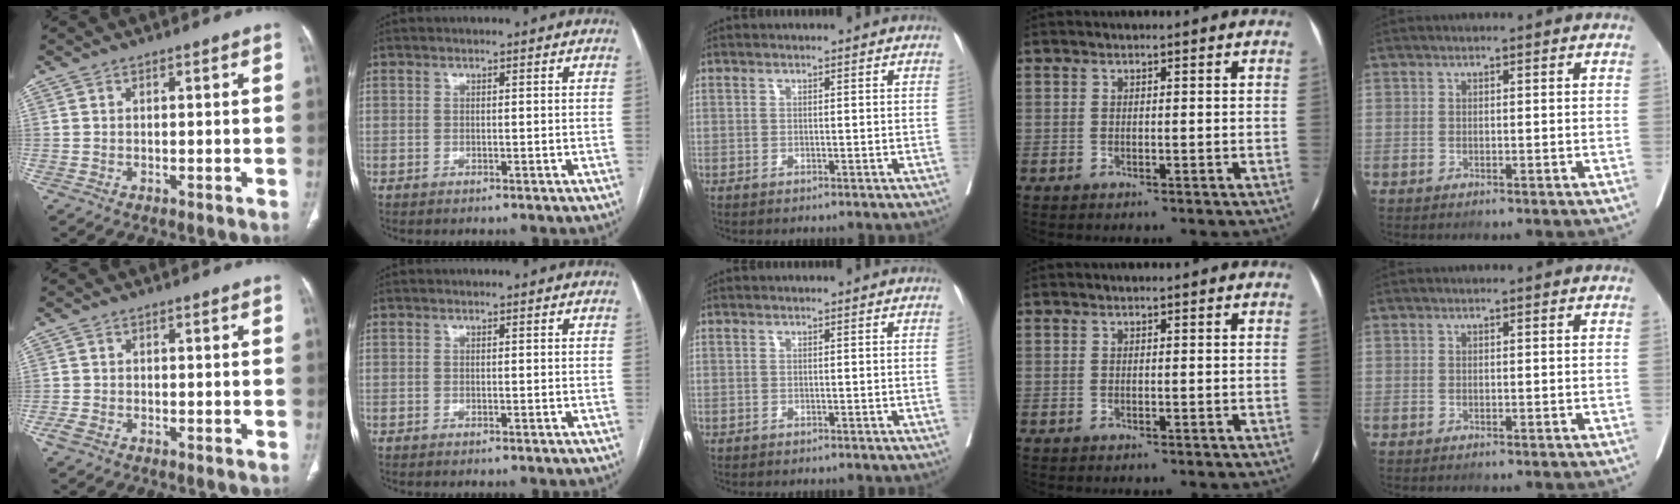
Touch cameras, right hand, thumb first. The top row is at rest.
{"thumb": {"total": 1.9, "force": [-1.1, 1.1, 1.2], "torque": [-0.032, -0.002, -0.022]}}